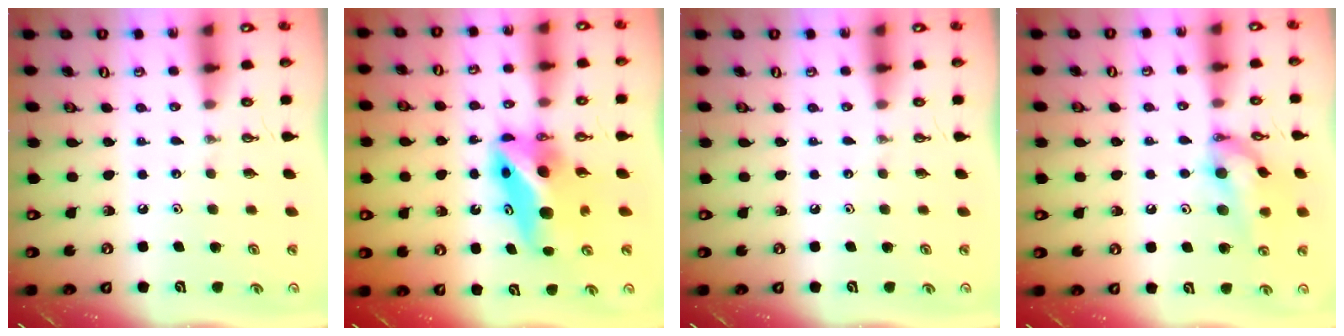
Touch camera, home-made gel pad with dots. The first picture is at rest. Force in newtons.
{"total": 9.1, "press": 8.9, "slide": 1.6}
{"total": 0.0}
{"total": 13.9, "press": 13.7, "slide": 1.8}